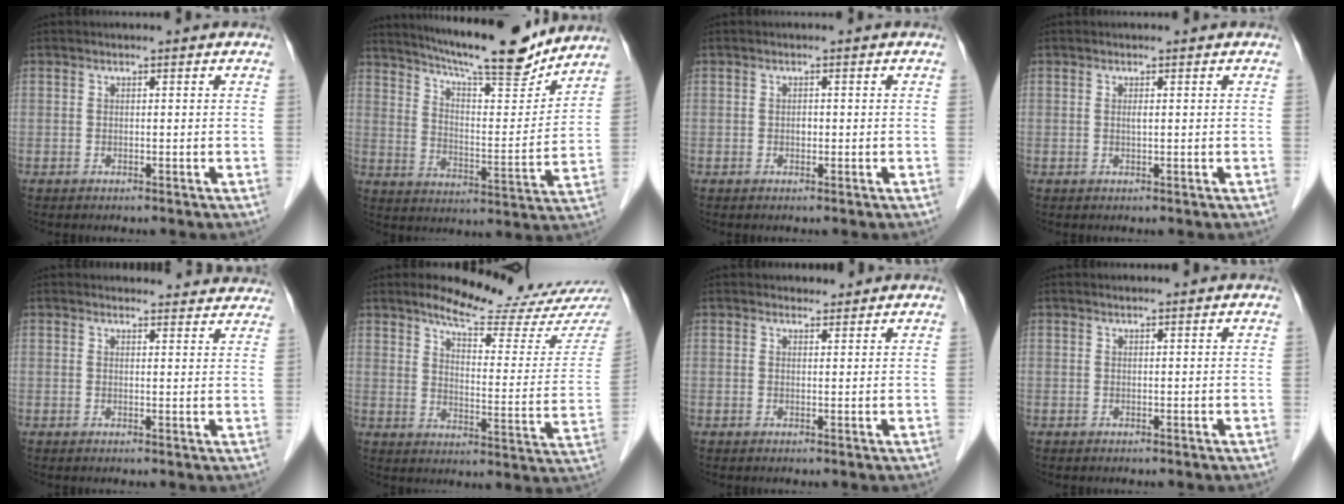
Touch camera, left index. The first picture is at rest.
{"total": 18.1, "force": [16.2, 2.0, 7.9], "torque": [-0.133, -0.012, 0.238]}
{"total": 0.8, "force": [-0.1, 0.6, 0.5], "torque": [-0.008, 0.002, -0.004]}
{"total": 0.5, "force": [0.2, 0.1, 0.5], "torque": [-0.013, -0.001, 0.003]}
{"total": 11.5, "force": [11.1, 2.7, 1.3], "torque": [0.024, 0.000, 0.098]}
{"total": 17.1, "force": [15.4, 1.1, 7.4], "torque": [-0.103, -0.072, 0.191]}
{"total": 1.6, "force": [1.5, 0.7, 0.0], "torque": [-0.003, 0.001, 0.021]}
{"total": 0.7, "force": [0.7, 0.0, 0.2], "torque": [-0.011, 0.008, 0.014]}